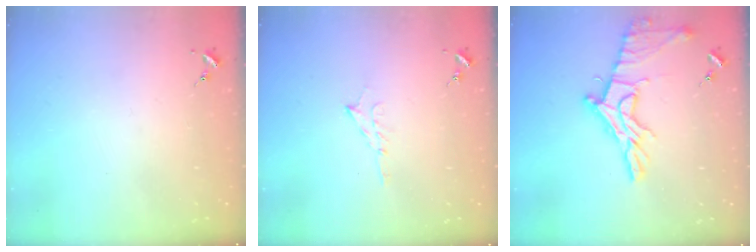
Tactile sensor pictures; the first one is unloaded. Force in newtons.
{"total": 6.0, "press": 5.9, "slide": 0.7}
{"total": 14.4, "press": 14.4, "slide": 1.1}